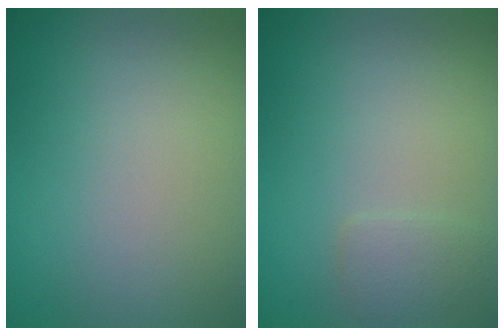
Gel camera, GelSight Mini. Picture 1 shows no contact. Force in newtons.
{"total": 1.3, "press": 1.3, "slide": 0.1}